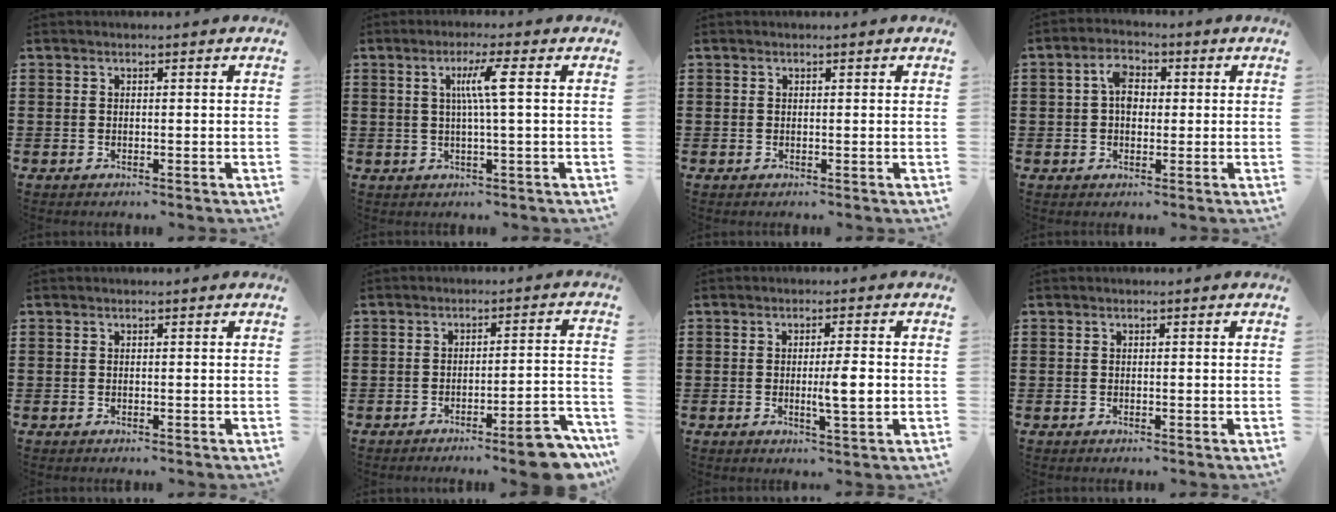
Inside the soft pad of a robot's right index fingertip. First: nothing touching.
{"total": 5.1, "force": [0.8, -0.5, 5.1], "torque": [-0.097, -0.002, 0.007]}
{"total": 0.0}
{"total": 4.4, "force": [0.5, 2.9, 3.3], "torque": [-0.064, 0.011, 0.004]}
{"total": 0.0}
{"total": 6.5, "force": [-4.9, 0.1, 4.2], "torque": [-0.064, -0.007, -0.088]}
{"total": 4.7, "force": [-0.4, 0.6, 4.7], "torque": [-0.080, -0.003, -0.008]}
{"total": 0.0}